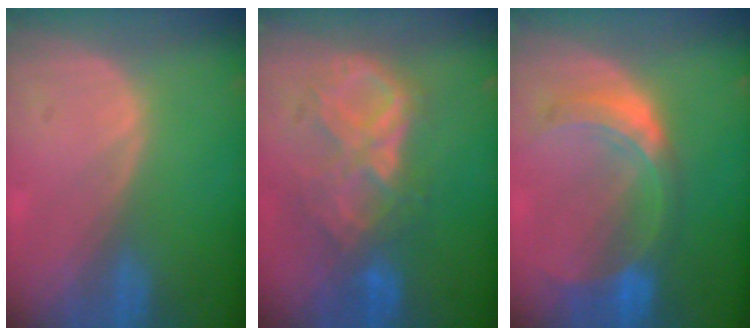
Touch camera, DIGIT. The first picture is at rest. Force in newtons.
{"total": 8.8, "press": 7.6, "slide": 4.3}
{"total": 7.9, "press": 7.0, "slide": 3.7}